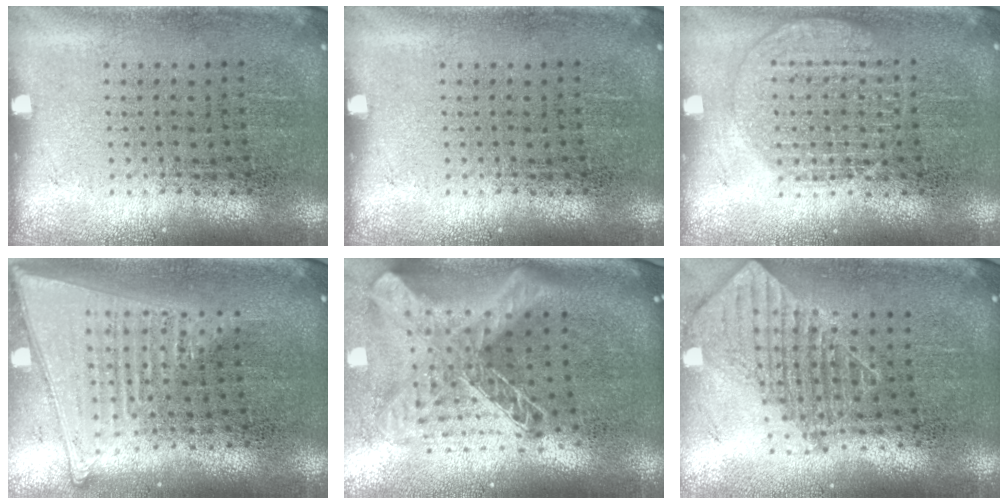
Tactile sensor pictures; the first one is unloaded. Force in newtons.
{"total": 0.0}
{"total": 2.3, "press": 2.3, "slide": 0.4}
{"total": 1.8, "press": 1.6, "slide": 0.7}
{"total": 2.7, "press": 1.9, "slide": 1.9}
{"total": 1.9, "press": 1.4, "slide": 1.2}